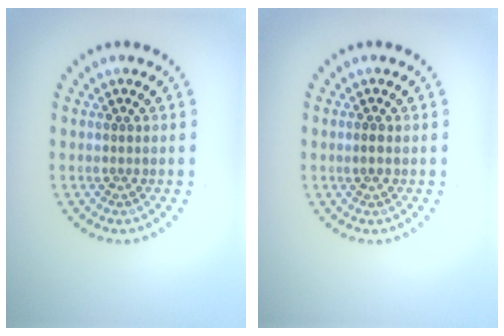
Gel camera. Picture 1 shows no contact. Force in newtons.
{"total": 0.8, "press": 0.8, "slide": 0.1}